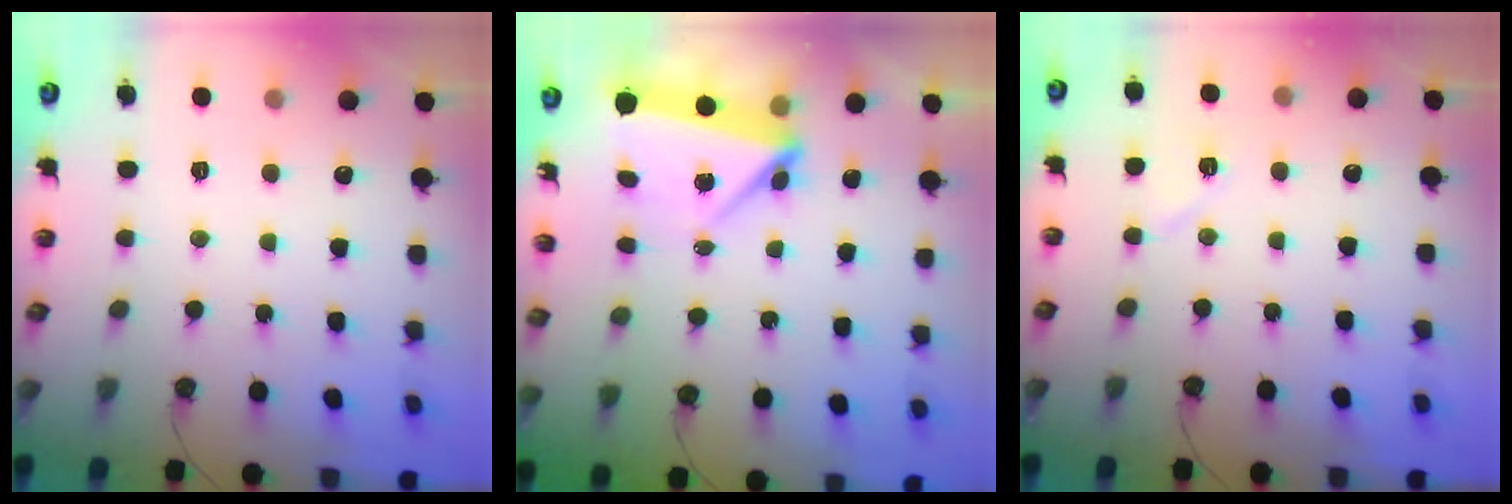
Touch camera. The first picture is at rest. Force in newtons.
{"total": 9.3, "press": 4.9, "slide": 7.9}
{"total": 5.5, "press": 5.5, "slide": 0.8}